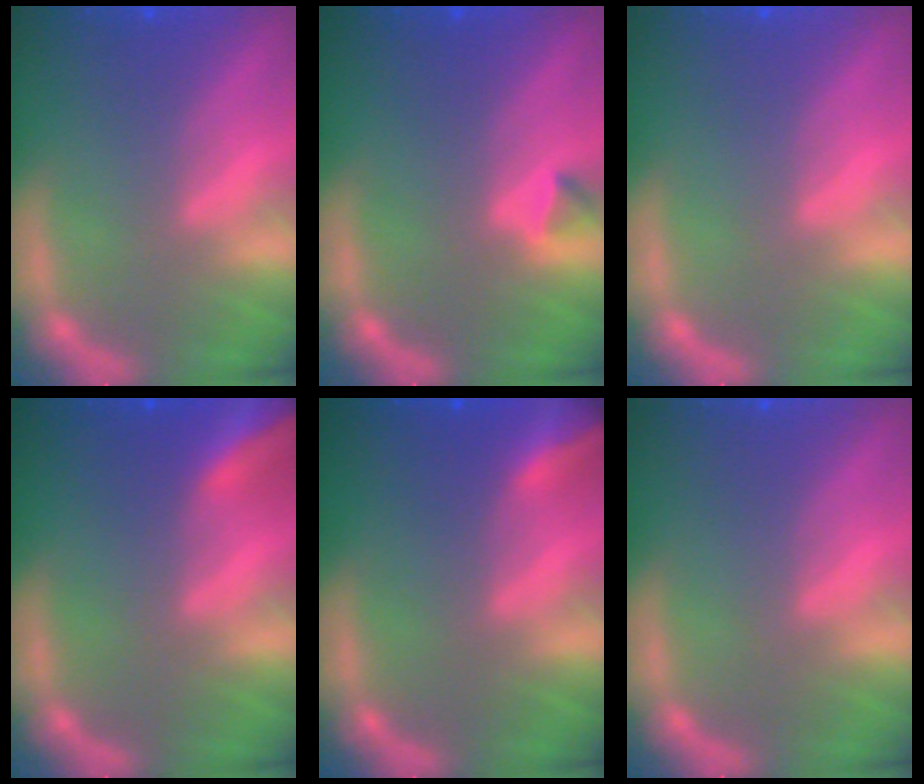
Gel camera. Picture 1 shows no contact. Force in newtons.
{"total": 0.9}
{"total": 0.0}
{"total": 7.4}
{"total": 4.4}
{"total": 0.0}